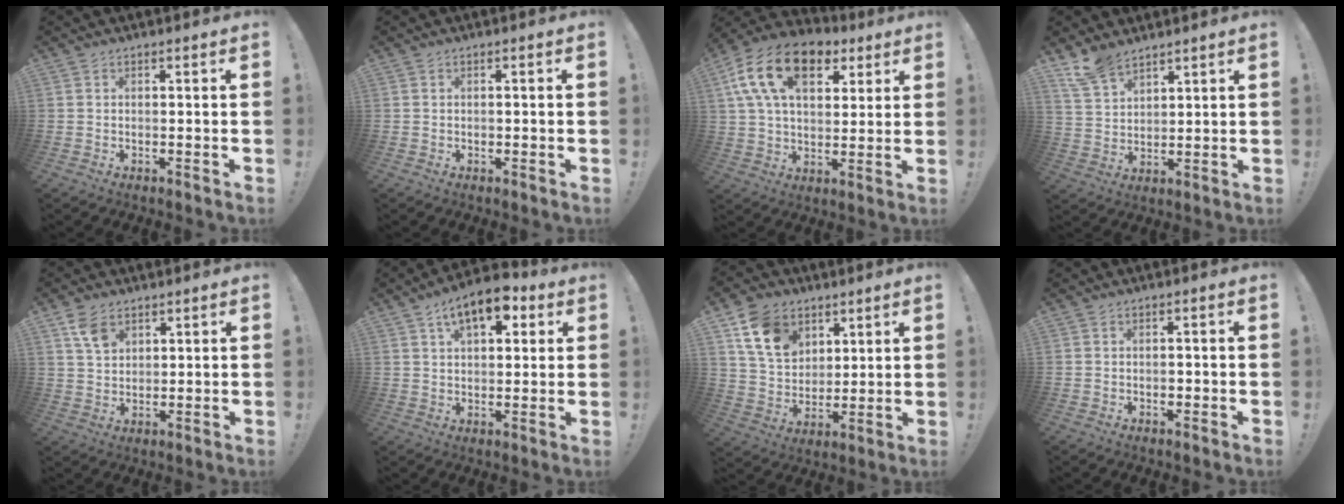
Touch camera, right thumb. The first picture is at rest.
{"total": 0.5, "force": [-0.2, 0.5, 0.0], "torque": [-0.003, 0.003, -0.003]}
{"total": 19.5, "force": [8.5, 12.0, 12.9], "torque": [-0.219, -0.026, 0.151]}
{"total": 8.8, "force": [7.1, 4.0, 3.3], "torque": [-0.065, -0.039, 0.140]}
{"total": 6.7, "force": [3.7, 4.5, 3.3], "torque": [-0.056, -0.013, 0.072]}
{"total": 10.9, "force": [5.2, 5.5, 7.8], "torque": [-0.115, -0.013, 0.091]}
{"total": 14.3, "force": [7.6, 10.2, 6.6], "torque": [-0.114, -0.029, 0.152]}
{"total": 1.1, "force": [-0.4, 0.9, 0.4], "torque": [0.000, 0.001, -0.007]}